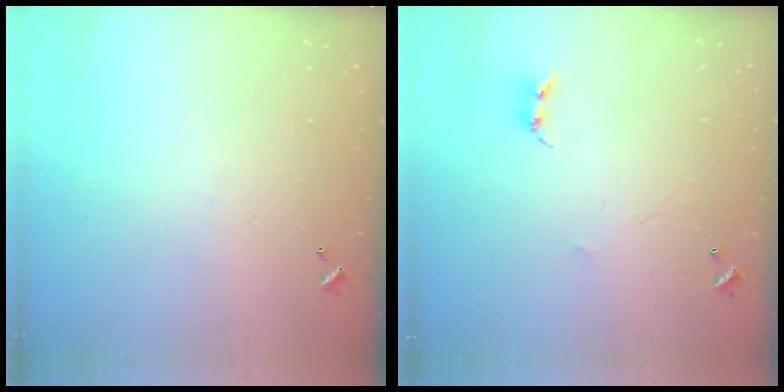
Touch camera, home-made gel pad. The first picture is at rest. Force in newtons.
{"total": 2.4, "press": 2.4, "slide": 0.4}